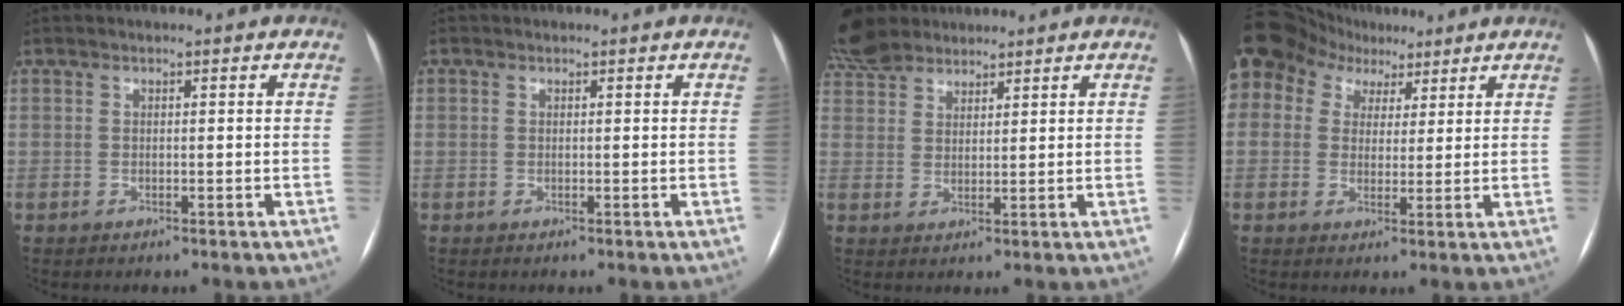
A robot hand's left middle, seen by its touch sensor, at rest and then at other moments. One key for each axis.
{"total": 0.0}
{"total": 8.8, "fx": 7.5, "fy": 3.8, "fz": 2.5, "tx": -0.060, "ty": 0.030, "tz": 0.147}
{"total": 24.1, "fx": 12.7, "fy": 18.0, "fz": 9.6, "tx": -0.305, "ty": 0.104, "tz": 0.238}